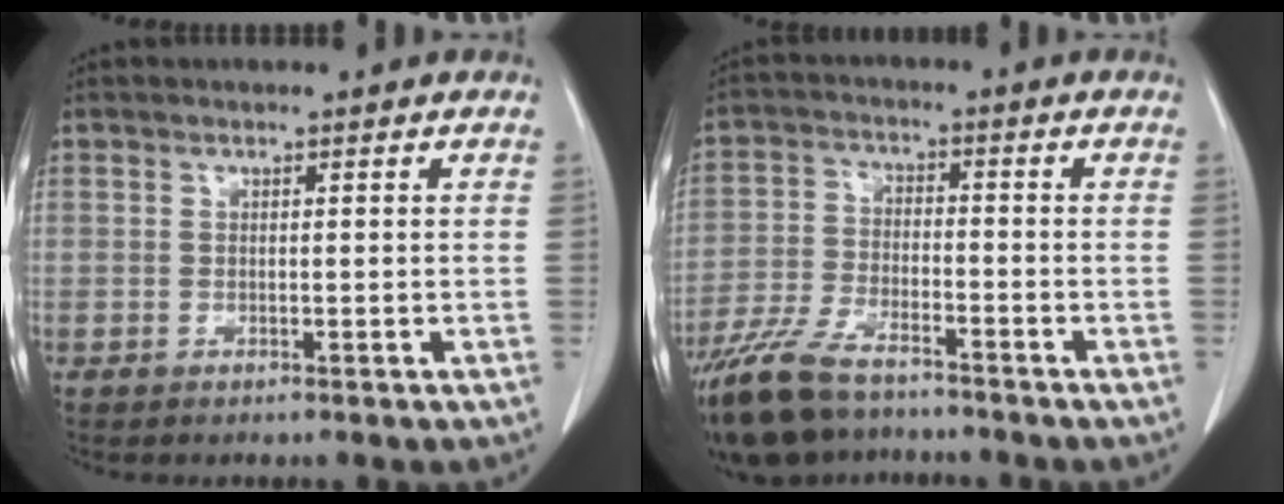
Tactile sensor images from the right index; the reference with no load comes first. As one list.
[{"total": 12.0, "force": [-9.4, 4.1, 6.2], "torque": [-0.129, -0.021, -0.170]}]